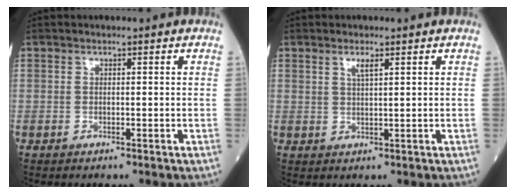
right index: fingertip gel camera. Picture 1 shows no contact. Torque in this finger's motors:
{"motor_torque": [-0.07, -0.02, 0.00, 0.04]}